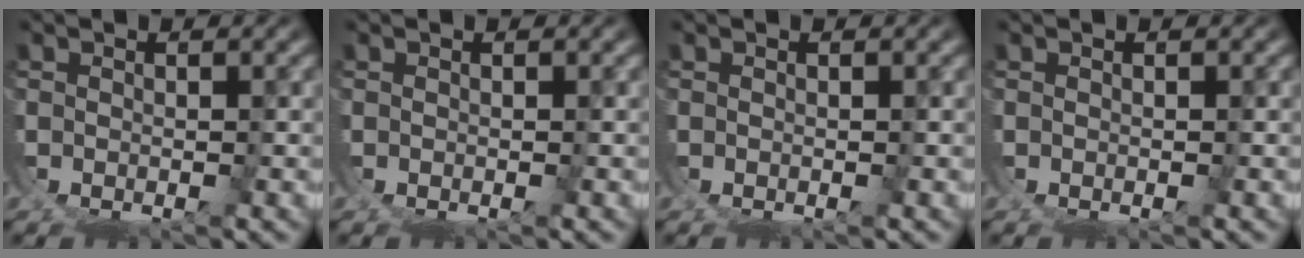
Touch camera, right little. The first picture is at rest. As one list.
[{"total": 0.0}, {"total": 0.0}, {"total": 0.0}]